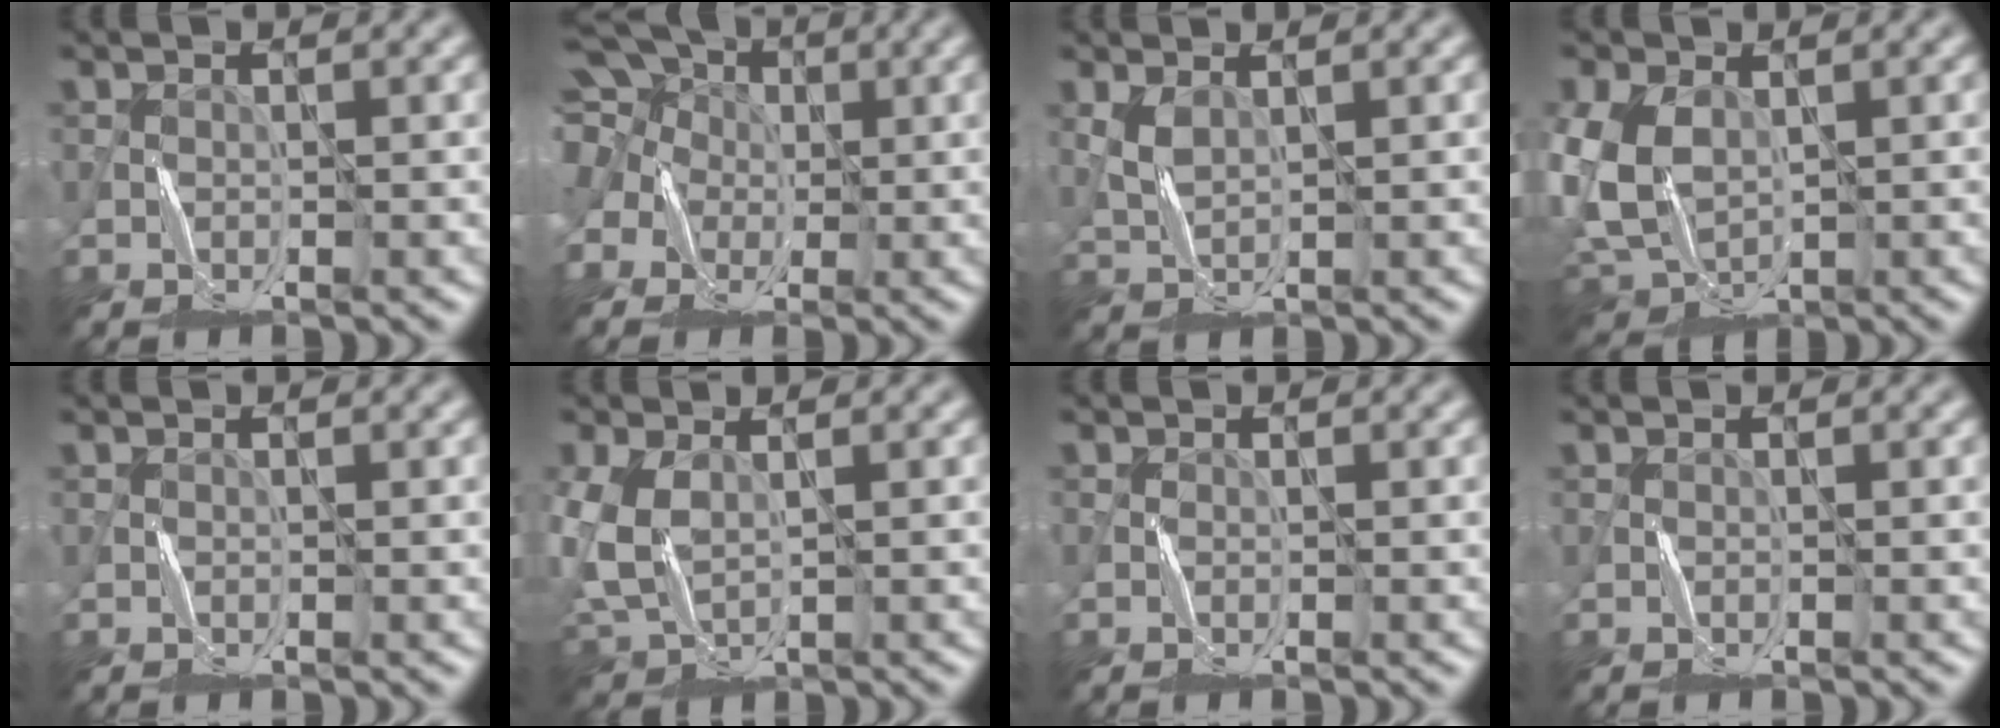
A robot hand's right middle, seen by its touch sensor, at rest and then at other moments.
{"total": 12.8, "force": [4.1, 10.6, 5.9], "torque": [-0.169, 0.052, 0.045]}
{"total": 1.3, "force": [0.8, 0.5, 1.0], "torque": [-0.031, -0.001, 0.022]}
{"total": 6.6, "force": [0.4, 4.6, 4.7], "torque": [-0.122, -0.003, 0.005]}
{"total": 0.0}
{"total": 4.9, "force": [0.4, 3.1, 3.7], "torque": [-0.106, 0.000, 0.009]}
{"total": 0.0}
{"total": 0.0}